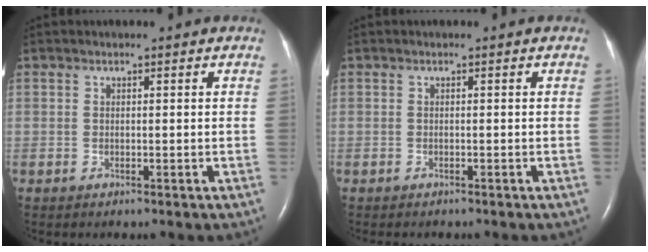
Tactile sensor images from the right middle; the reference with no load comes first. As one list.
[{"total": 1.5, "force": [-1.3, 0.5, 0.6], "torque": [-0.014, -0.003, -0.013]}]